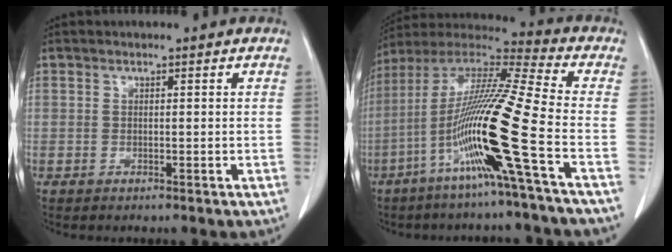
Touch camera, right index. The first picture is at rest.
{"total": 18.3, "force": [-6.4, -2.0, 17.0], "torque": [-0.332, -0.010, -0.130]}